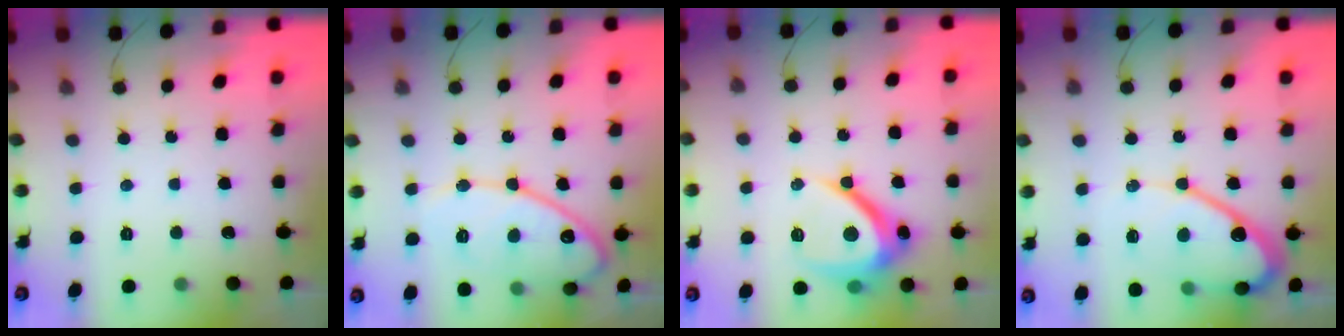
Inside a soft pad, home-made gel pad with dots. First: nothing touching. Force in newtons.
{"total": 16.7, "press": 16.6, "slide": 0.9}
{"total": 12.2, "press": 12.2, "slide": 1.3}
{"total": 12.6, "press": 12.5, "slide": 1.0}